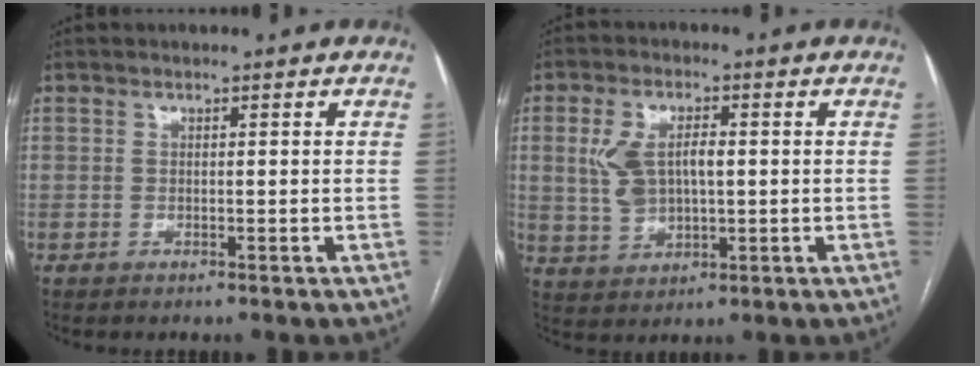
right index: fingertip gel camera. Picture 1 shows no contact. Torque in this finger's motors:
{"motor_torque": [0.26, -0.04, 0.20, 0.09]}